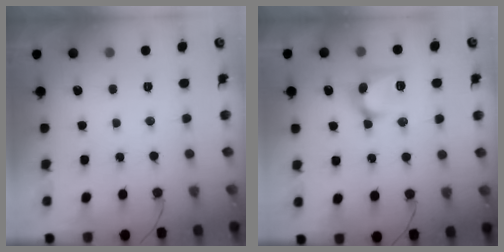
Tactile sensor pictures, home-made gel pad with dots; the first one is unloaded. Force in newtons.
{"total": 10.3, "press": 10.3, "slide": 0.7}